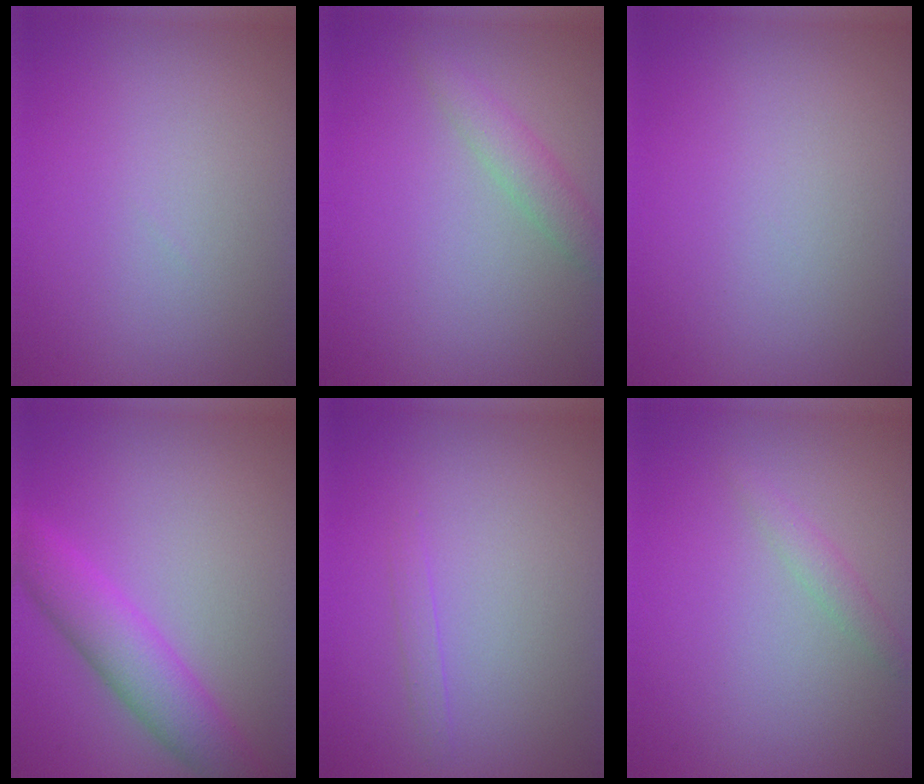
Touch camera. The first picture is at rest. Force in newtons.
{"total": 2.1, "press": 2.1, "slide": 0.1}
{"total": 0.0}
{"total": 4.9, "press": 4.9, "slide": 0.2}
{"total": 0.7, "press": 0.7, "slide": 0.0}
{"total": 1.3, "press": 1.3, "slide": 0.1}